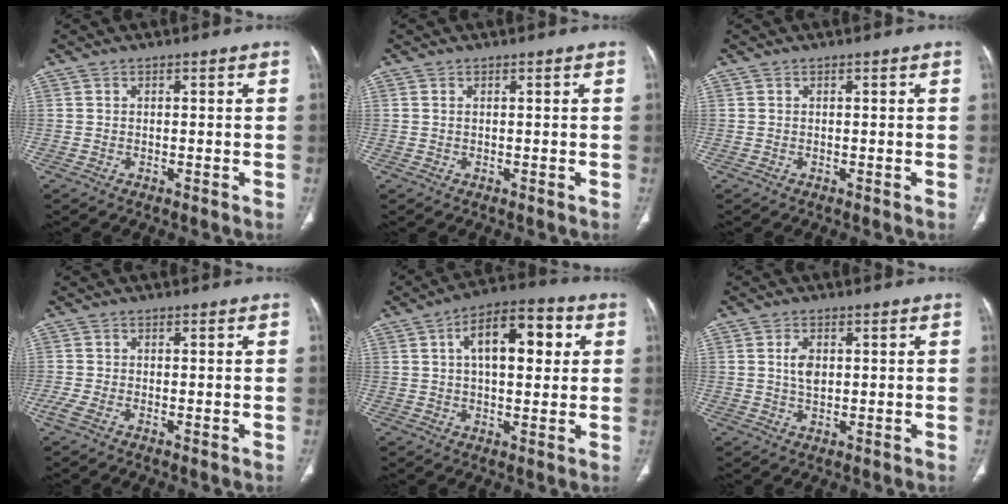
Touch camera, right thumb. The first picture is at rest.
{"total": 0.0}
{"total": 0.0}
{"total": 2.3, "force": [-0.9, 0.9, 1.9], "torque": [-0.054, -0.003, -0.025]}
{"total": 13.9, "force": [3.7, 6.8, 11.5], "torque": [-0.158, 0.019, 0.054]}
{"total": 3.7, "force": [0.7, 2.3, 2.8], "torque": [-0.047, -0.002, 0.015]}